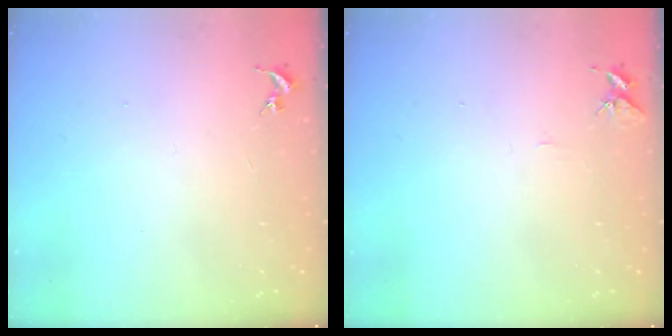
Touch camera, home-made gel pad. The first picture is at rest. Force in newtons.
{"total": 6.1, "press": 6.0, "slide": 0.6}